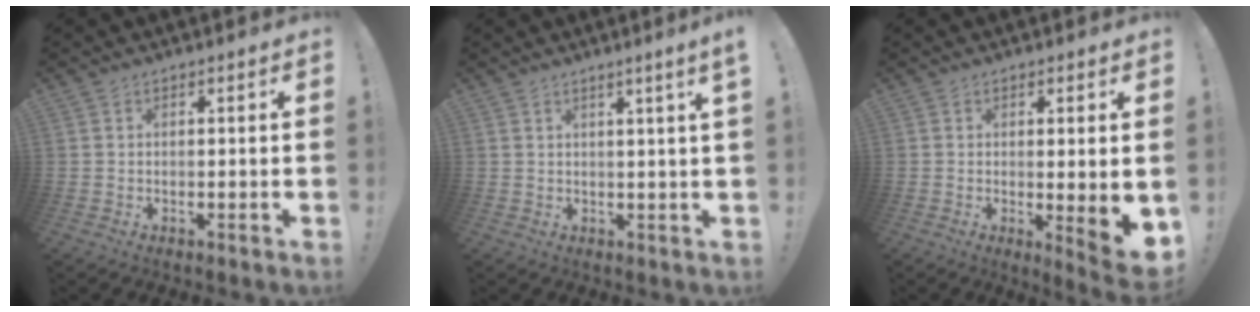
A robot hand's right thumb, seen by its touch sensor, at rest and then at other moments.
{"total": 3.3, "force": [1.5, -0.7, 2.9], "torque": [-0.038, -0.009, 0.020]}
{"total": 6.3, "force": [-0.1, 0.6, 6.3], "torque": [-0.076, -0.017, 0.001]}